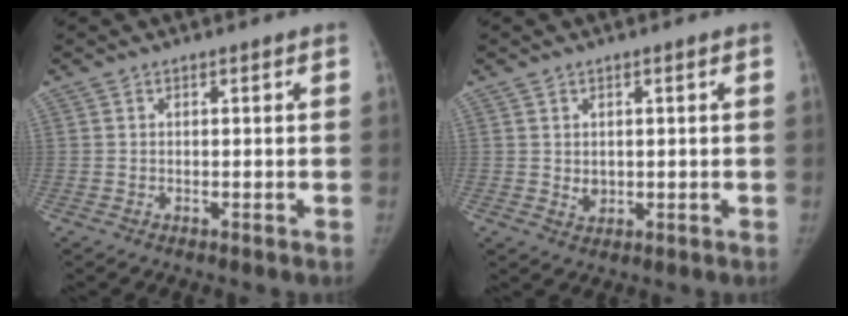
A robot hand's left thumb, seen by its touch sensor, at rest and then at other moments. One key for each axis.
{"total": 1.9, "fx": 0.2, "fy": 1.6, "fz": 1.0, "tx": -0.010, "ty": -0.003, "tz": 0.010}